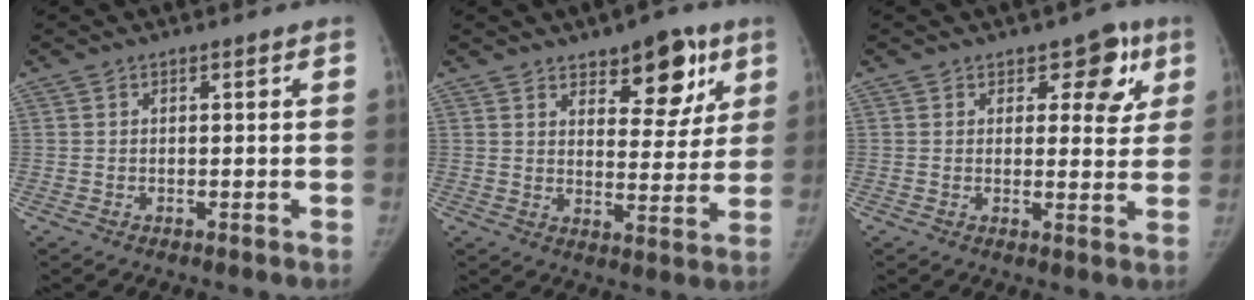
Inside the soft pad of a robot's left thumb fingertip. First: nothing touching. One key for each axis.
{"total": 12.0, "fx": 7.0, "fy": 5.7, "fz": 7.9, "tx": -0.062, "ty": -0.037, "tz": 0.101}
{"total": 7.1, "fx": 3.4, "fy": 4.3, "fz": 4.5, "tx": -0.012, "ty": -0.012, "tz": 0.038}